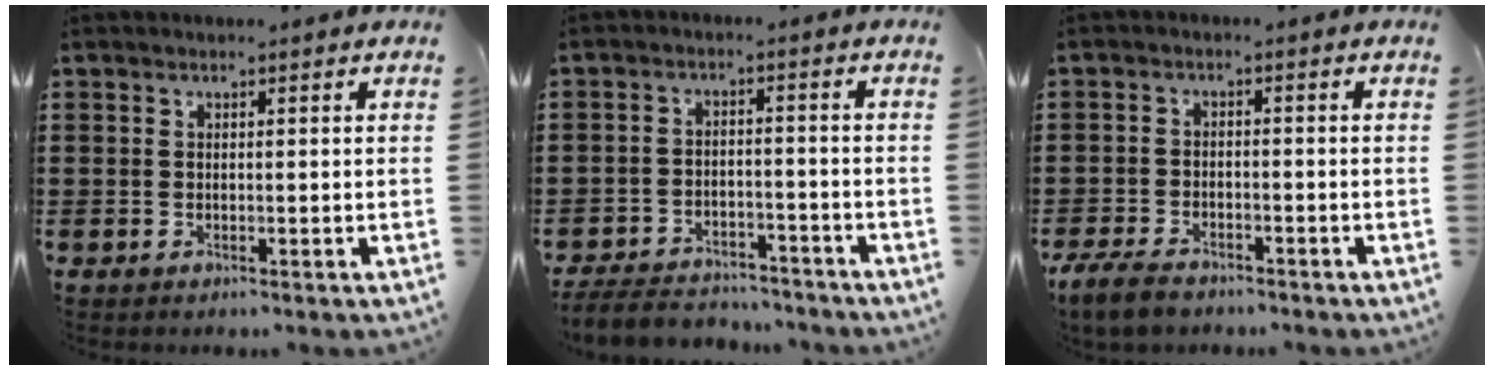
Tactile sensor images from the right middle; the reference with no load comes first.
{"total": 4.7, "force": [-4.6, 0.9, 0.5], "torque": [-0.020, 0.005, -0.098]}
{"total": 3.7, "force": [-3.1, 1.1, 1.7], "torque": [-0.050, -0.002, -0.067]}